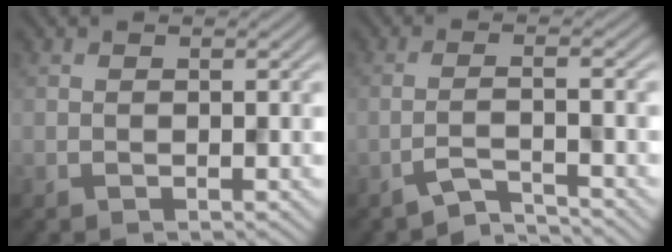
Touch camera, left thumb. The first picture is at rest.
{"total": 3.5, "force": [-2.8, 0.3, 2.0], "torque": [-0.017, 0.011, -0.076]}